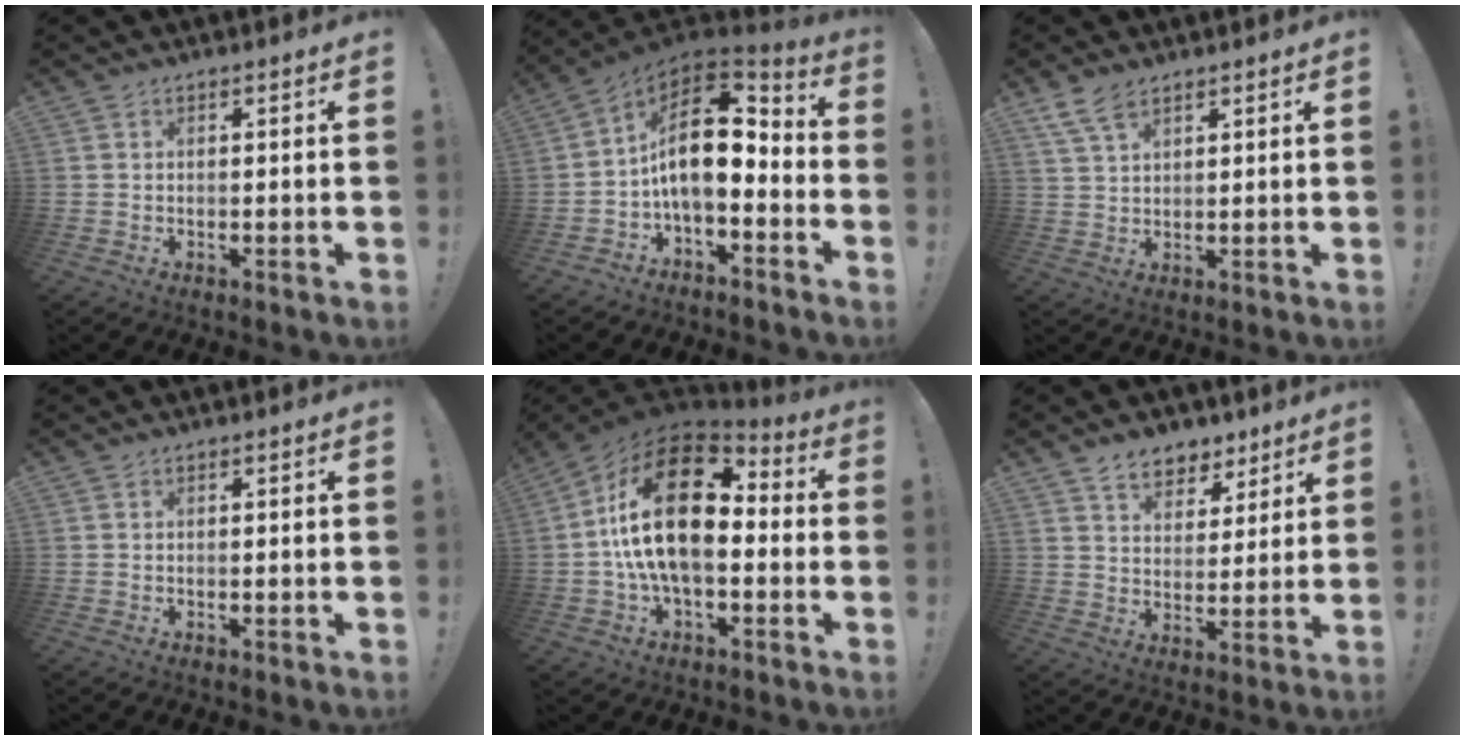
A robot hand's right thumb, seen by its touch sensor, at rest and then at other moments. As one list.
[{"total": 16.1, "force": [1.4, 8.2, 13.8], "torque": [-0.239, -0.003, 0.027]}, {"total": 6.3, "force": [4.5, 2.8, 3.4], "torque": [-0.069, -0.014, 0.087]}, {"total": 0.0}, {"total": 23.6, "force": [2.6, 12.0, 20.1], "torque": [-0.365, 0.002, 0.046]}, {"total": 8.6, "force": [6.4, 5.3, 2.0], "torque": [-0.025, -0.046, 0.124]}]